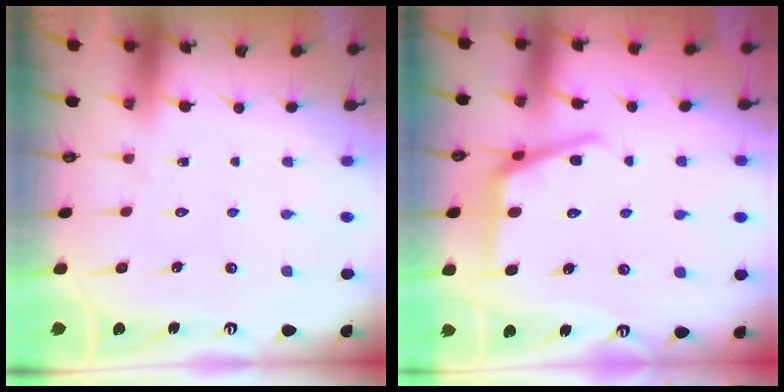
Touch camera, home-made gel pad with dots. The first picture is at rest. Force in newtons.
{"total": 9.8, "press": 9.8, "slide": 0.3}